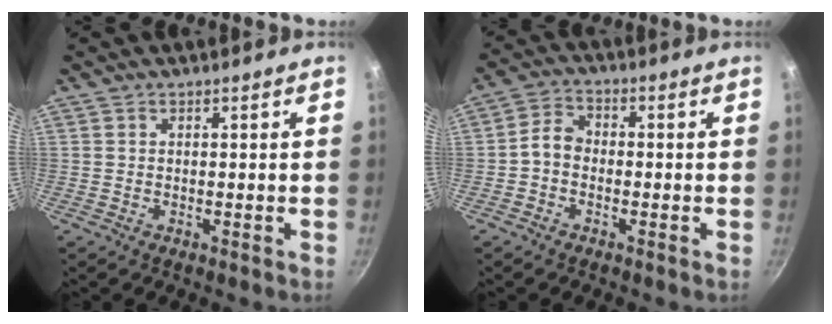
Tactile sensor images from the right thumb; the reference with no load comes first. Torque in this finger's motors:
{"motor_torque": [0.24, 1.27, 1.19, -0.51, 0.40]}